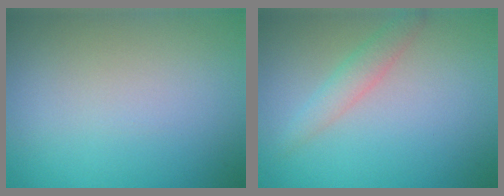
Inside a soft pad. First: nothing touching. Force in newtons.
{"total": 2.0, "press": 2.0, "slide": 0.0}